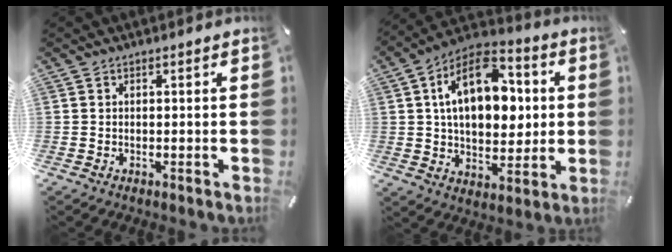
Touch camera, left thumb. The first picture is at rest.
{"total": 18.6, "force": [4.6, 11.9, 13.6], "torque": [-0.227, -0.014, 0.077]}